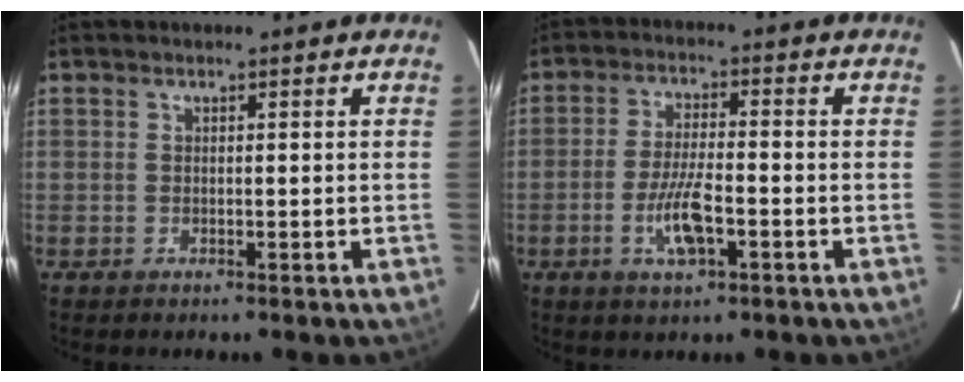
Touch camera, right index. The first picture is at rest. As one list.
[{"total": 6.7, "force": [-2.5, 1.6, 6.1], "torque": [-0.120, -0.004, -0.044]}]